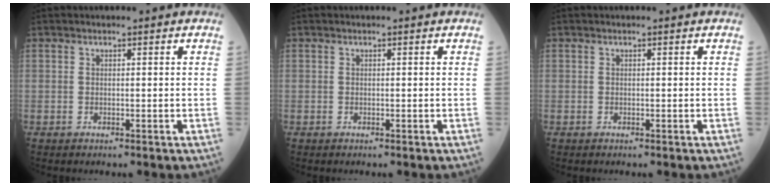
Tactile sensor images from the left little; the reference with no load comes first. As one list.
[{"total": 0.0}, {"total": 0.0}]